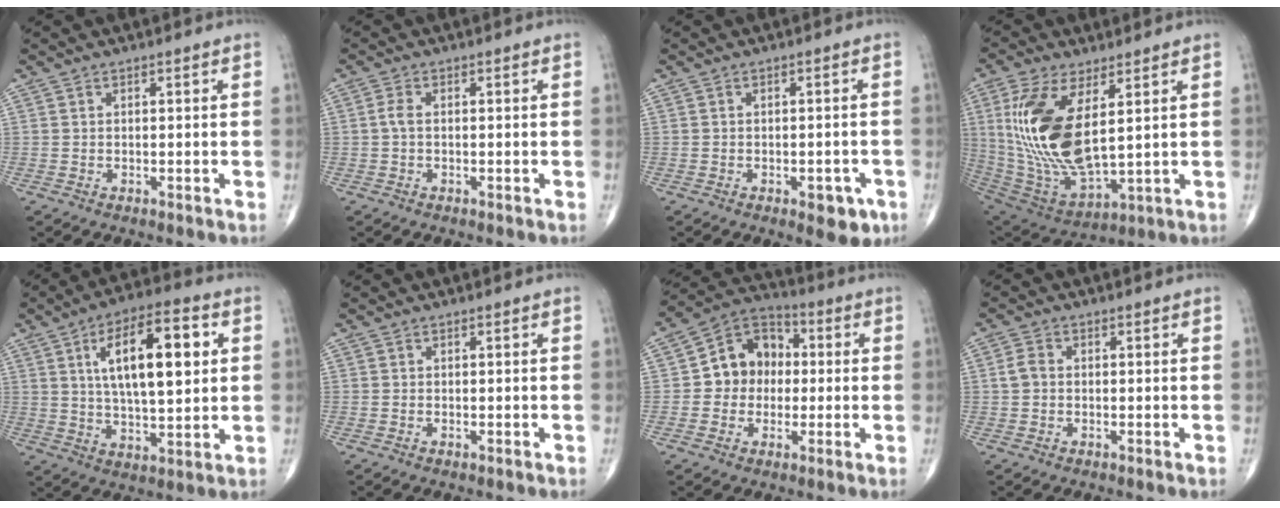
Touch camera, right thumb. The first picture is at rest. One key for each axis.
{"total": 1.7, "fx": -0.1, "fy": 0.8, "fz": 1.5, "tx": -0.031, "ty": 0.001, "tz": -0.004}
{"total": 4.8, "fx": -2.3, "fy": 2.4, "fz": 3.5, "tx": -0.023, "ty": 0.006, "tz": -0.022}
{"total": 19.8, "fx": 4.3, "fy": 8.7, "fz": 17.3, "tx": -0.360, "ty": -0.028, "tz": 0.096}
{"total": 17.1, "fx": 4.4, "fy": 6.7, "fz": 15.1, "tx": -0.229, "ty": 0.001, "tz": 0.070}
{"total": 0.0}
{"total": 11.4, "fx": 0.1, "fy": 9.6, "fz": 6.1, "tx": -0.059, "ty": 0.029, "tz": -0.010}
{"total": 2.5, "fx": 0.0, "fy": 1.9, "fz": 1.6, "tx": -0.032, "ty": 0.008, "tz": -0.004}